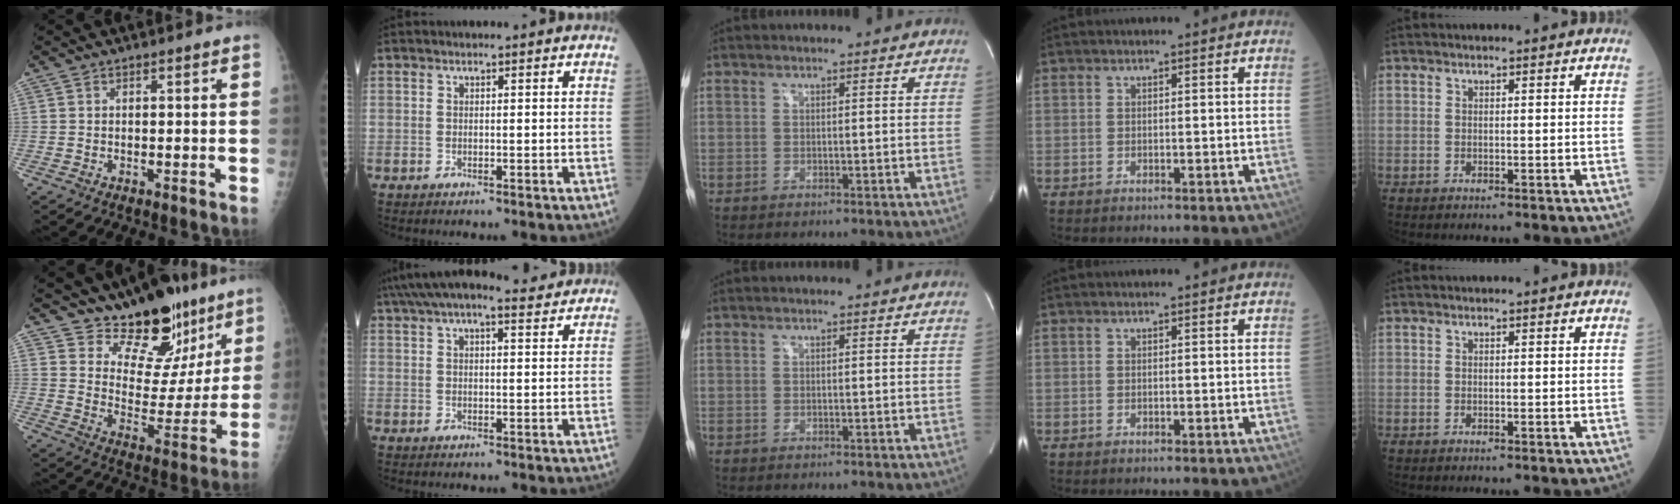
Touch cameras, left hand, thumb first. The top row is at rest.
{"thumb": {"total": 16.4, "force": [12.1, 8.7, 6.8], "torque": [-0.028, -0.088, 0.186]}, "index": {"total": 12.2, "force": [10.4, 2.7, 5.8], "torque": [-0.109, 0.045, 0.152]}}